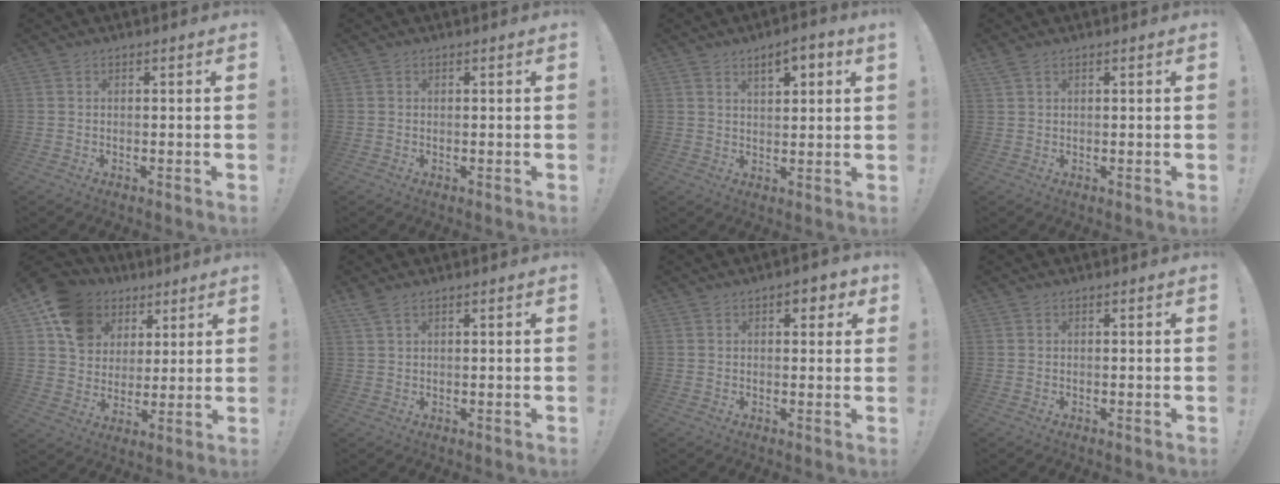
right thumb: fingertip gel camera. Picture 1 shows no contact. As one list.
[{"total": 0.0}, {"total": 5.5, "force": [3.2, 1.8, 4.0], "torque": [-0.055, -0.015, 0.050]}, {"total": 1.9, "force": [1.3, 0.7, 1.2], "torque": [-0.023, 0.001, 0.025]}, {"total": 13.8, "force": [7.0, 10.5, 5.6], "torque": [-0.085, -0.035, 0.140]}, {"total": 2.5, "force": [1.7, 0.9, 1.6], "torque": [-0.033, -0.003, 0.033]}, {"total": 3.7, "force": [1.4, 2.2, 2.6], "torque": [-0.014, -0.005, 0.017]}, {"total": 0.0}]